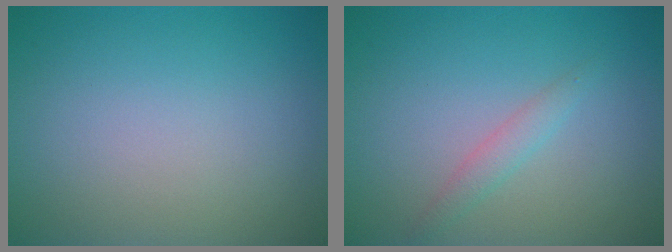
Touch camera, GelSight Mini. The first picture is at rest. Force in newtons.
{"total": 1.4, "press": 1.4, "slide": 0.1}